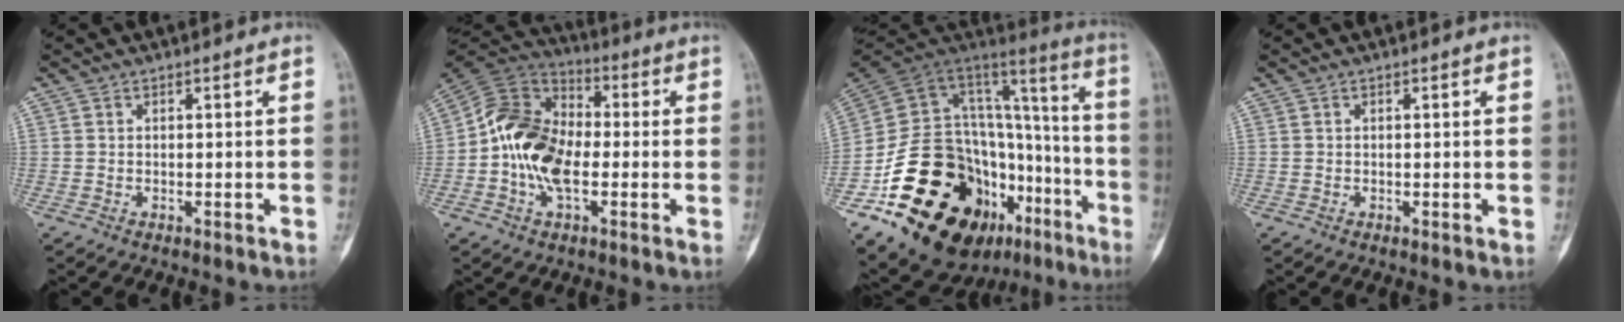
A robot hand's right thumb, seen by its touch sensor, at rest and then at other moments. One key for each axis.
{"total": 14.9, "fx": -1.8, "fy": 9.3, "fz": 11.5, "tx": -0.205, "ty": 0.027, "tz": -0.045}
{"total": 34.3, "fx": -15.1, "fy": 19.3, "fz": 24.0, "tx": -0.338, "ty": 0.095, "tz": -0.232}
{"total": 0.7, "fx": 0.1, "fy": 0.1, "fz": 0.7, "tx": -0.012, "ty": -0.002, "tz": 0.002}